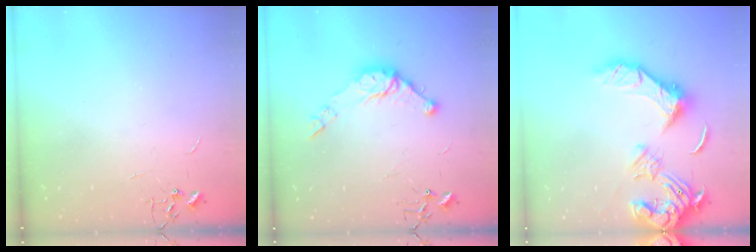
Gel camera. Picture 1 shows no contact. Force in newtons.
{"total": 11.1, "press": 11.0, "slide": 1.0}
{"total": 17.4, "press": 17.3, "slide": 2.0}